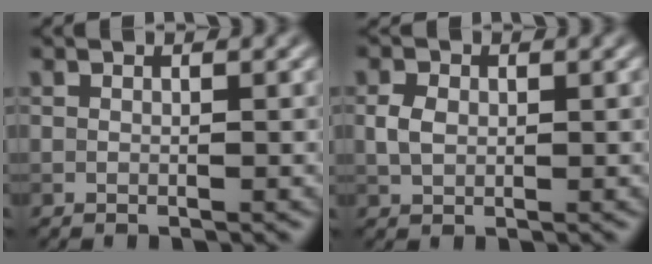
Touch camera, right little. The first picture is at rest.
{"total": 1.8, "force": [0.2, 1.4, 1.2], "torque": [-0.027, 0.003, 0.003]}